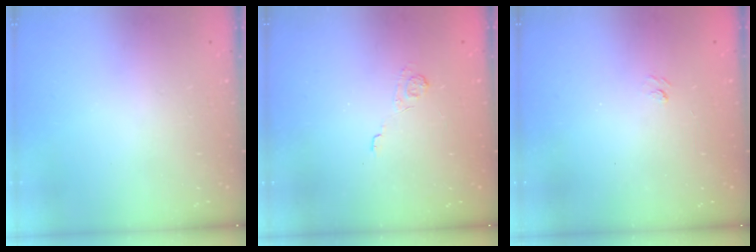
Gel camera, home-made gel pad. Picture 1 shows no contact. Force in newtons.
{"total": 1.9, "press": 1.3, "slide": 1.3}
{"total": 1.9, "press": 1.7, "slide": 0.9}